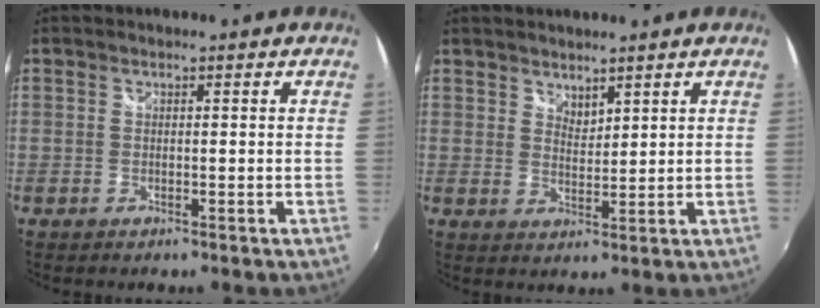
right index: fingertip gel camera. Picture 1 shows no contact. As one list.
[{"total": 2.8, "force": [2.5, 1.1, 0.8], "torque": [-0.008, 0.002, 0.045]}]